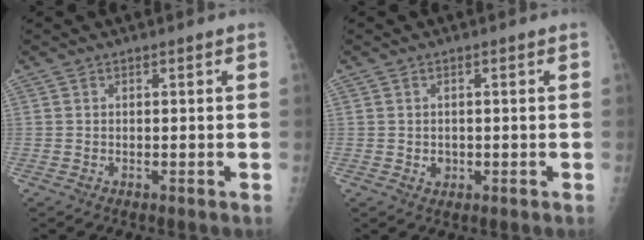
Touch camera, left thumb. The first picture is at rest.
{"total": 1.4, "force": [0.0, 1.3, 0.7], "torque": [-0.006, 0.000, 0.005]}